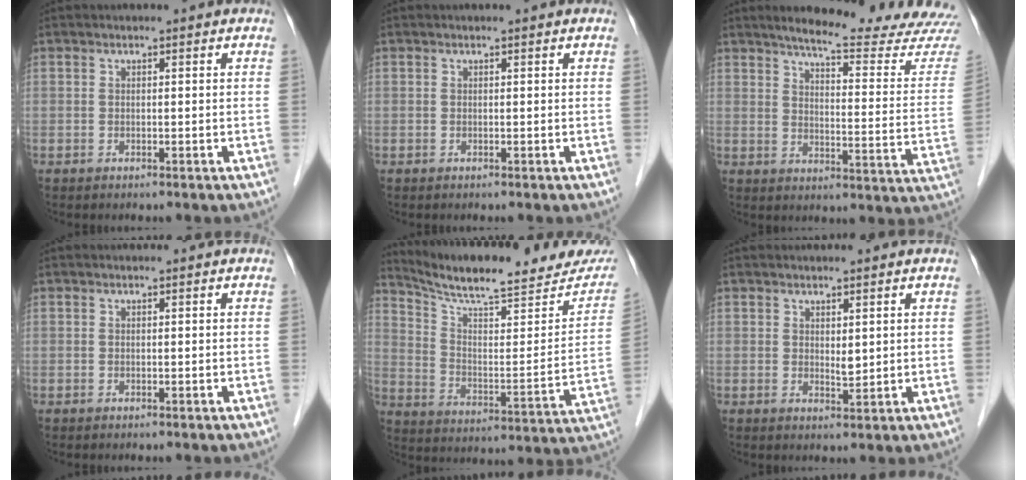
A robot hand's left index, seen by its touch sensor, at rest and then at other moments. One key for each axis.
{"total": 0.0}
{"total": 19.3, "fx": 18.0, "fy": -0.1, "fz": 7.0, "tx": -0.095, "ty": -0.095, "tz": 0.214}
{"total": 0.0}
{"total": 21.8, "fx": 19.4, "fy": 3.5, "fz": 9.3, "tx": -0.143, "ty": -0.034, "tz": 0.273}
{"total": 1.7, "fx": 0.7, "fy": 0.6, "fz": 1.4, "tx": -0.025, "ty": -0.008, "tz": 0.017}